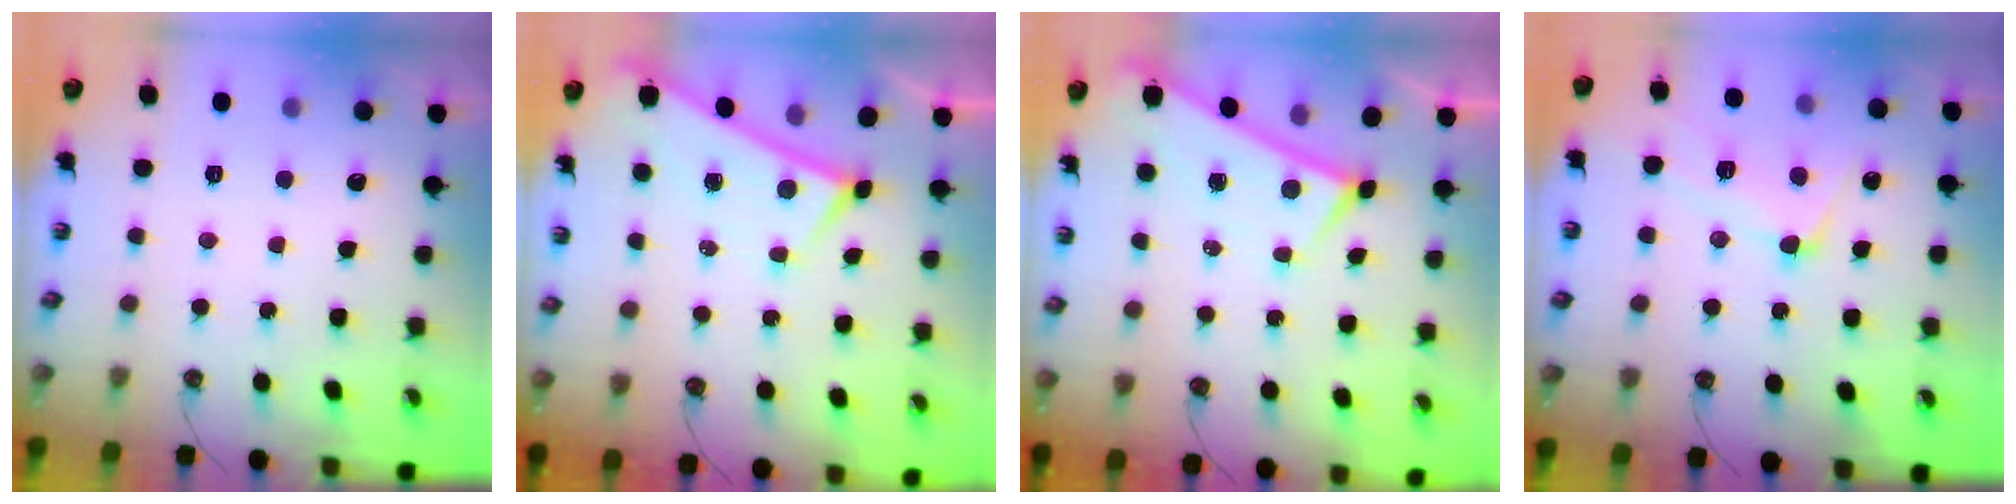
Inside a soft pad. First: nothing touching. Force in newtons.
{"total": 0.0}
{"total": 0.0}
{"total": 2.5, "press": 2.2, "slide": 1.1}